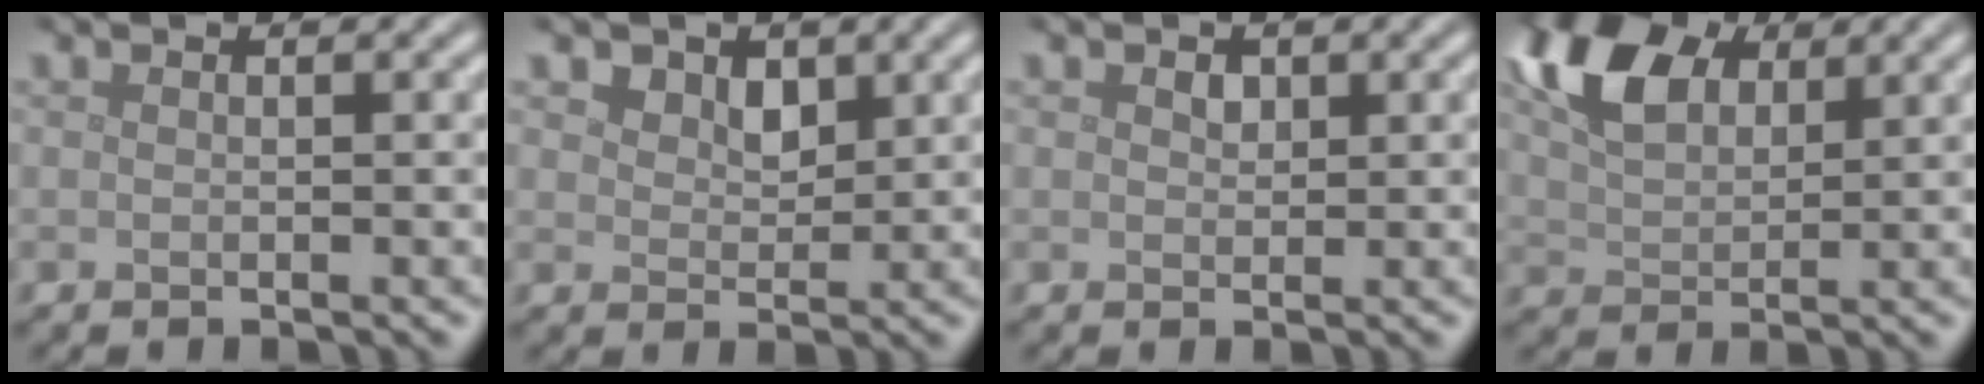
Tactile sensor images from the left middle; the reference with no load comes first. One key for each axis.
{"total": 2.4, "fx": 1.5, "fy": 1.6, "fz": 0.9, "tx": -0.025, "ty": -0.016, "tz": 0.029}
{"total": 0.8, "fx": 0.5, "fy": 0.7, "fz": 0.2, "tx": -0.008, "ty": -0.004, "tz": 0.008}
{"total": 8.2, "fx": 4.2, "fy": 4.7, "fz": 5.1, "tx": -0.122, "ty": 0.018, "tz": 0.080}